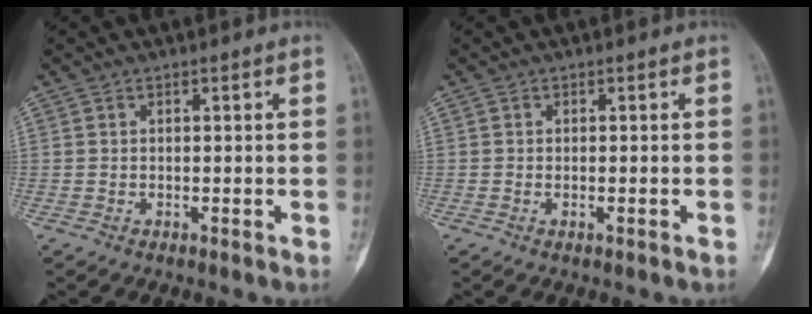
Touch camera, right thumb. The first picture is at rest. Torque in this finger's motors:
{"motor_torque": [-0.58, -0.24, 0.08, 0.07, -0.05]}